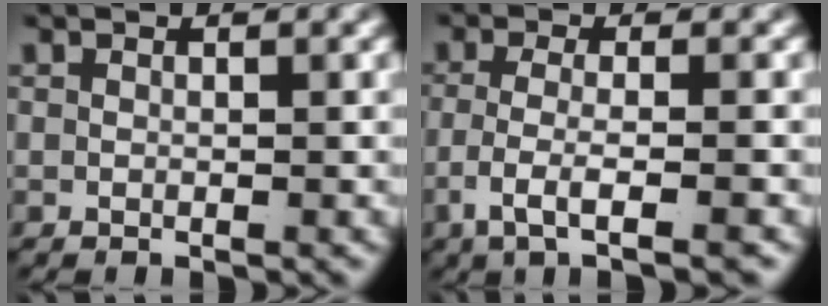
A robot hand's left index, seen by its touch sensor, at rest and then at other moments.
{"total": 4.4, "force": [-2.0, 0.8, 3.8], "torque": [-0.077, -0.021, -0.024]}